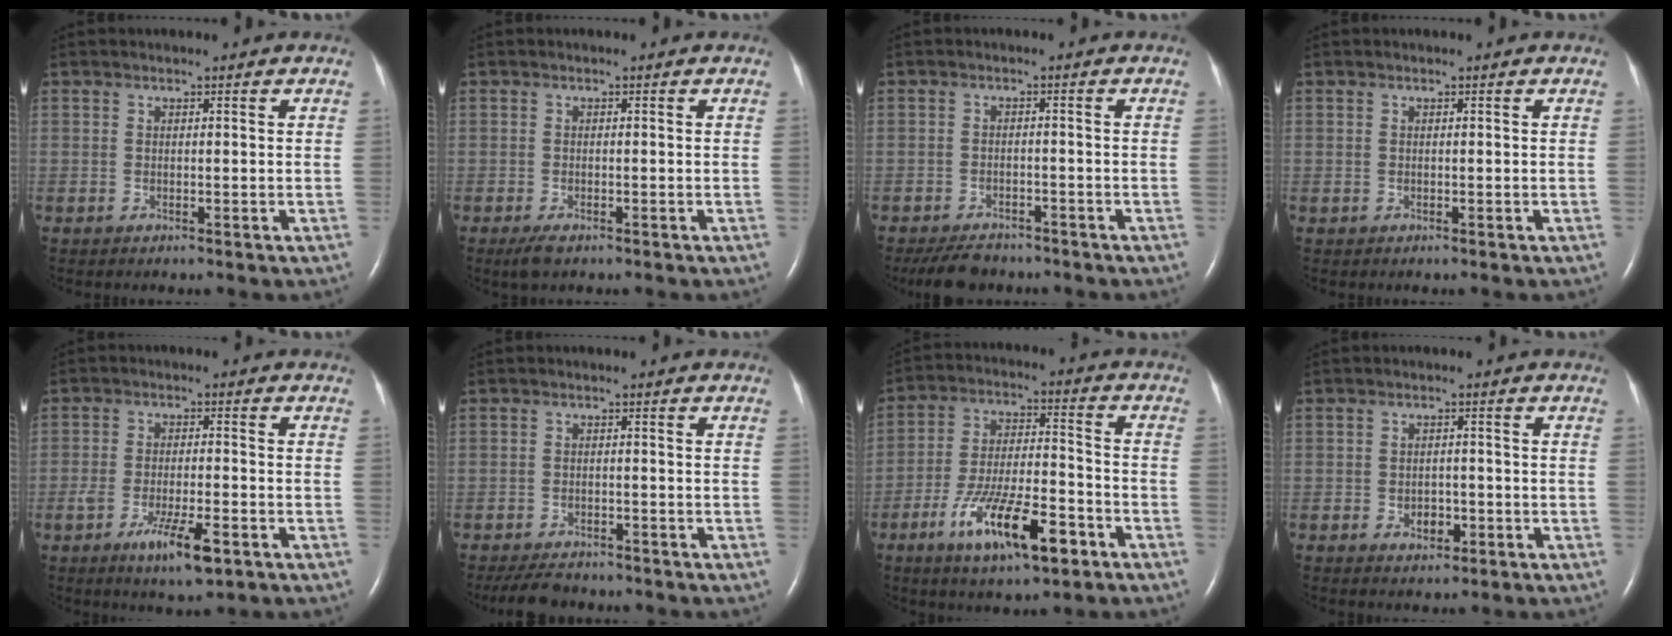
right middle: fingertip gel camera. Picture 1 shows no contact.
{"total": 2.2, "force": [-1.4, 0.8, 1.5], "torque": [-0.040, -0.007, -0.022]}
{"total": 5.9, "force": [-5.1, 2.3, 1.8], "torque": [-0.033, -0.009, -0.080]}
{"total": 0.0}
{"total": 7.2, "force": [-3.8, 1.4, 5.9], "torque": [-0.106, -0.012, -0.058]}
{"total": 5.5, "force": [-4.9, 1.8, 1.7], "torque": [-0.031, -0.012, -0.076]}
{"total": 13.8, "force": [-7.3, 3.4, 11.2], "torque": [-0.208, -0.004, -0.120]}
{"total": 2.8, "force": [-1.1, 1.9, 1.7], "torque": [-0.023, 0.005, -0.009]}